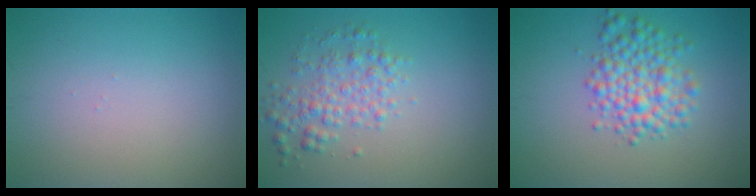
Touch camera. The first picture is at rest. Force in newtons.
{"total": 3.0, "press": 3.0, "slide": 0.0}
{"total": 4.5, "press": 4.5, "slide": 0.1}